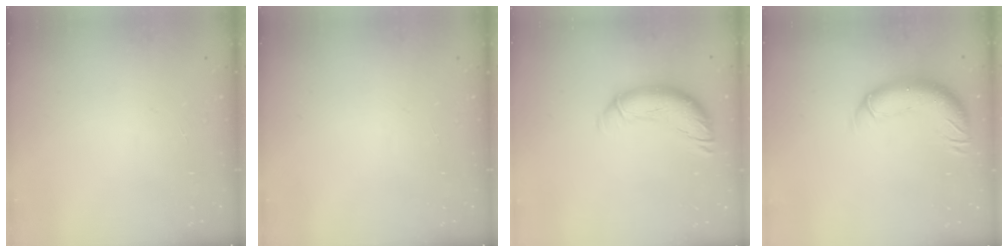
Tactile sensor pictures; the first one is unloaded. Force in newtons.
{"total": 0.0}
{"total": 12.6, "press": 12.4, "slide": 1.8}
{"total": 11.7, "press": 11.4, "slide": 2.8}